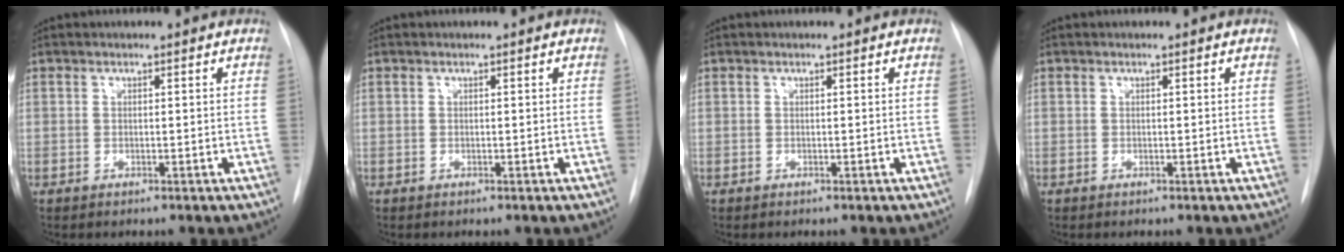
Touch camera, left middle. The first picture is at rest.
{"total": 0.0}
{"total": 0.0}
{"total": 0.0}